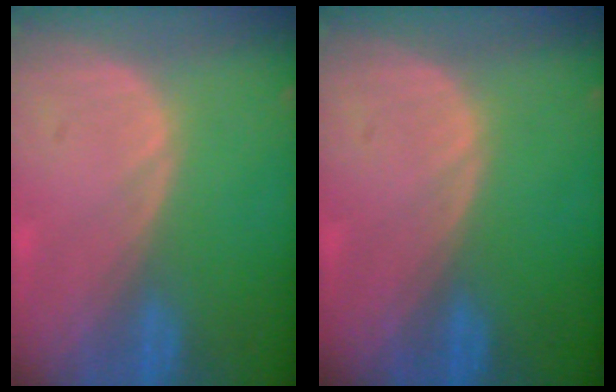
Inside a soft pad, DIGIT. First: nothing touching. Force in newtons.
{"total": 0.0}